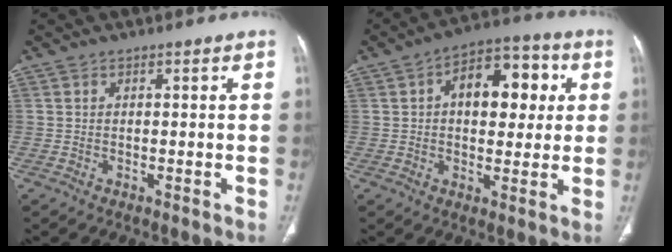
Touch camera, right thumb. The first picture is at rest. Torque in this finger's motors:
{"motor_torque": [-0.62, 1.01, 0.34, 0.38, 0.07]}